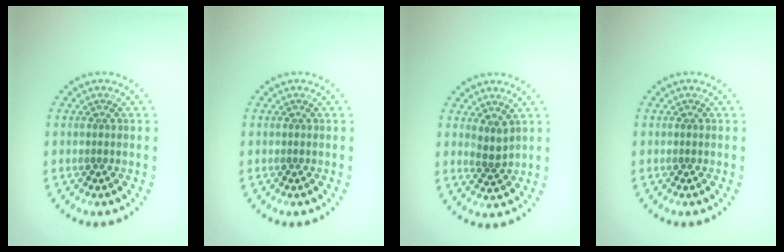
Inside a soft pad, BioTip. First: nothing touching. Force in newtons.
{"total": 0.0}
{"total": 1.2, "press": 0.9, "slide": 0.8}
{"total": 0.0}